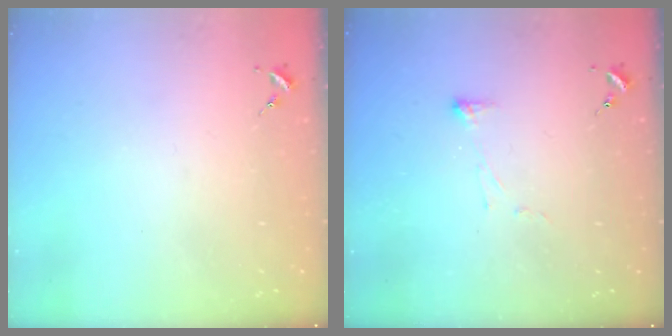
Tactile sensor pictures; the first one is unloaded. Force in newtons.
{"total": 3.1, "press": 3.0, "slide": 0.7}